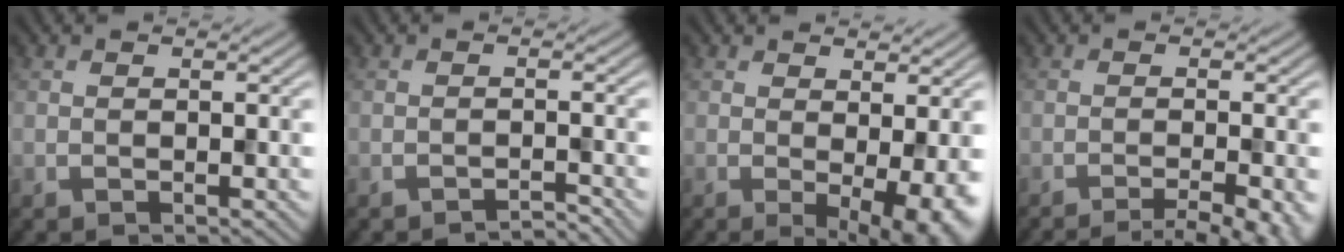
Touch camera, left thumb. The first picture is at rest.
{"total": 1.6, "force": [-1.5, 0.1, 0.6], "torque": [0.000, 0.007, -0.033]}
{"total": 6.1, "force": [-0.4, 1.6, 5.9], "torque": [-0.085, -0.010, 0.002]}
{"total": 6.2, "force": [-4.2, 1.2, 4.4], "torque": [-0.059, 0.000, -0.059]}